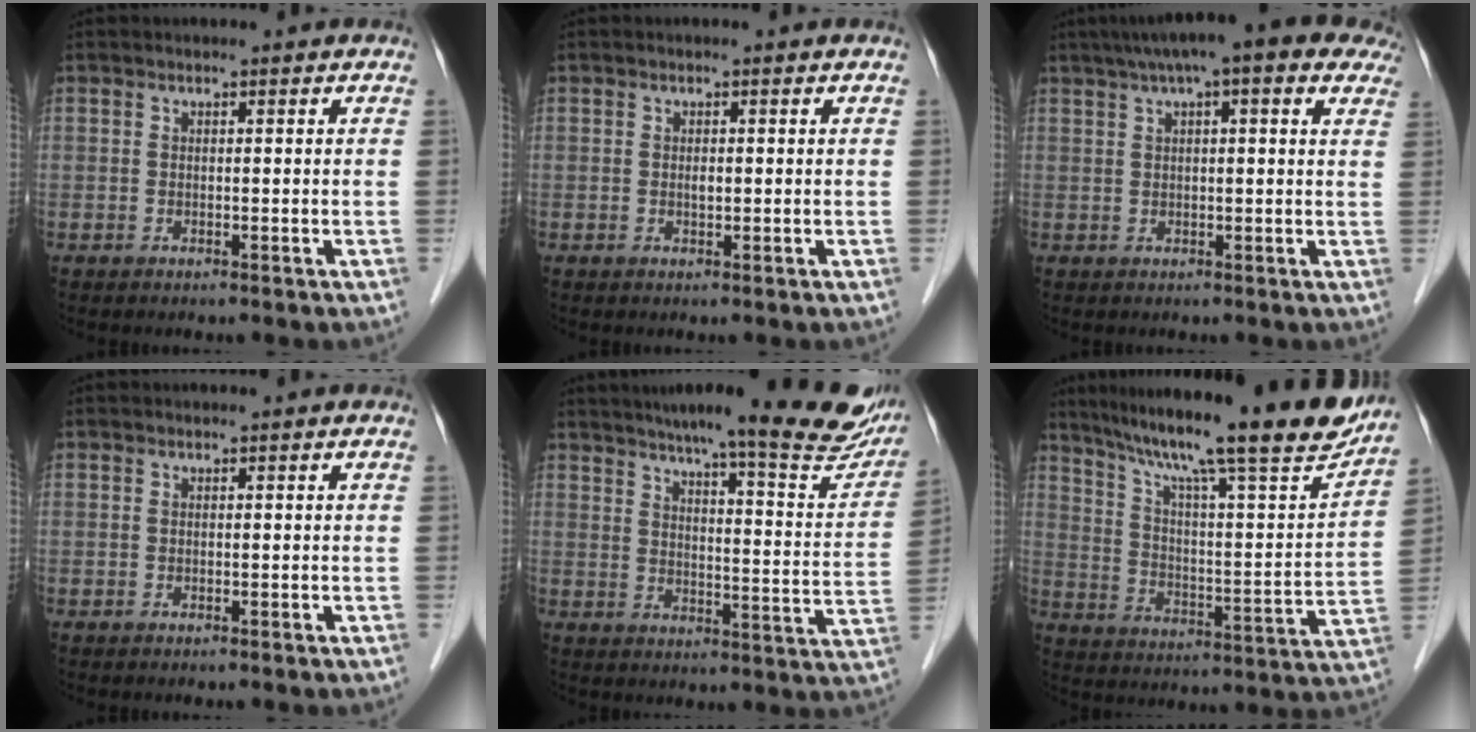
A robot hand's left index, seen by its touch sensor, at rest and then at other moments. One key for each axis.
{"total": 0.7, "fx": -0.1, "fy": 0.3, "fz": 0.6, "tx": -0.011, "ty": -0.002, "tz": -0.002}
{"total": 14.6, "fx": 9.7, "fy": 3.1, "fz": 10.5, "tx": -0.161, "ty": 0.052, "tz": 0.121}
{"total": 0.0}
{"total": 23.7, "fx": 19.9, "fy": 2.5, "fz": 12.6, "tx": -0.169, "ty": -0.044, "tz": 0.241}
{"total": 24.8, "fx": 20.2, "fy": 2.1, "fz": 14.3, "tx": -0.238, "ty": -0.016, "tz": 0.288}